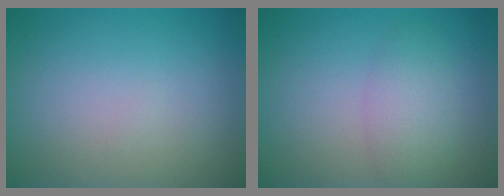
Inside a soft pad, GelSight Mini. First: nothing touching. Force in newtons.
{"total": 2.8, "press": 2.8, "slide": 0.1}